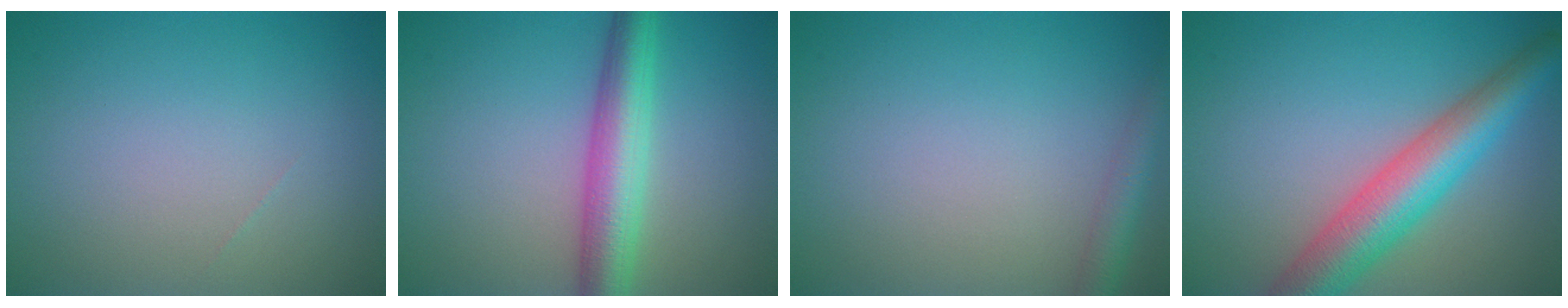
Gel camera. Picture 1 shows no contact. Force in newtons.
{"total": 5.6, "press": 5.6, "slide": 0.3}
{"total": 2.4, "press": 2.4, "slide": 0.1}
{"total": 6.9, "press": 6.9, "slide": 0.3}